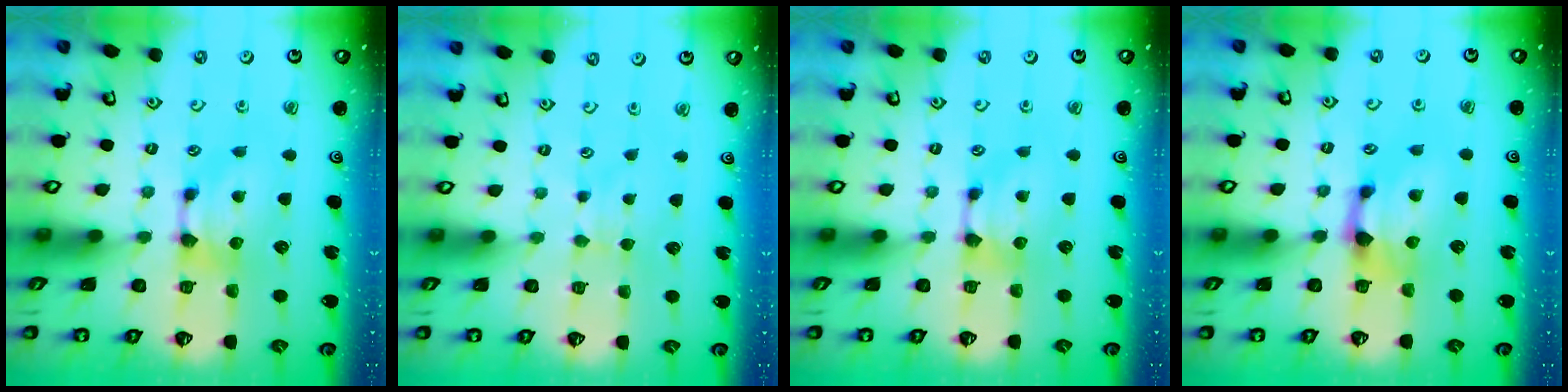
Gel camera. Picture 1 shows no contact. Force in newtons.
{"total": 2.3, "press": 2.2, "slide": 0.5}
{"total": 0.0}
{"total": 1.7, "press": 1.1, "slide": 1.3}